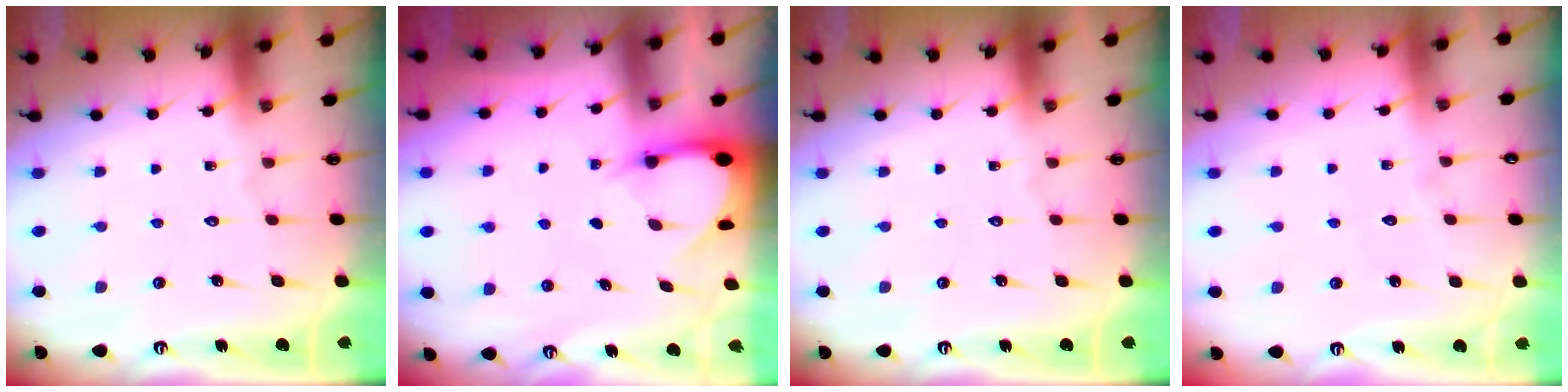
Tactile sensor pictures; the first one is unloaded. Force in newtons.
{"total": 3.1, "press": 3.1, "slide": 0.2}
{"total": 0.0}
{"total": 1.8, "press": 1.8, "slide": 0.1}